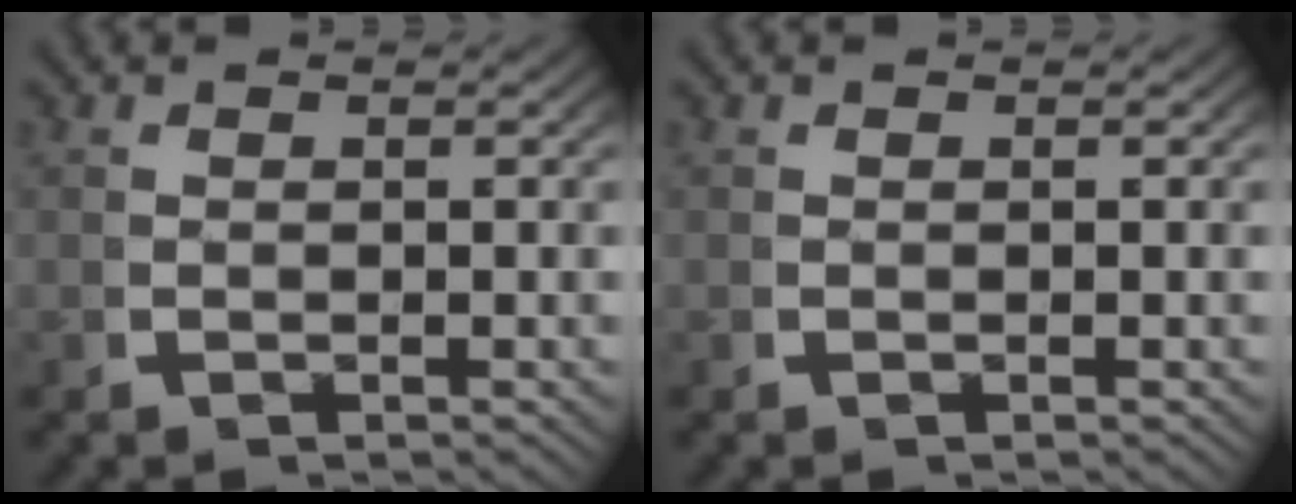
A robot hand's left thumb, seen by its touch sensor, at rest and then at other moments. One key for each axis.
{"total": 1.1, "fx": 0.3, "fy": -0.9, "fz": -0.5, "tx": 0.021, "ty": 0.003, "tz": 0.005}